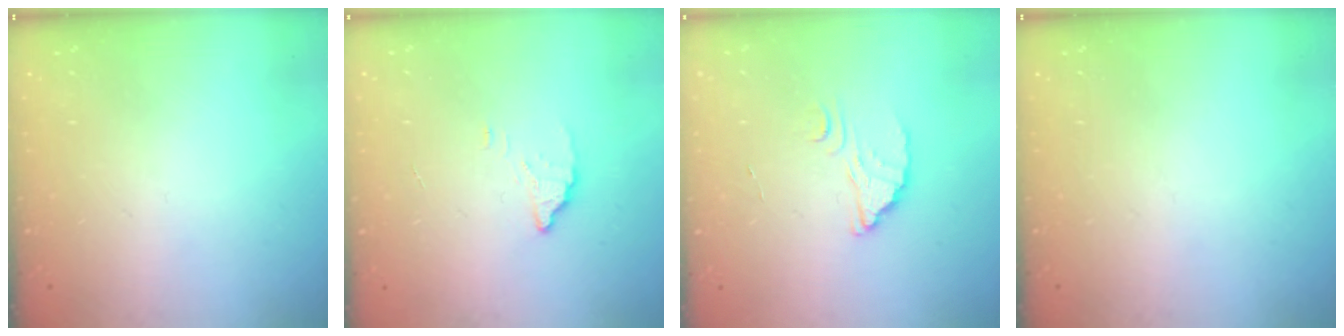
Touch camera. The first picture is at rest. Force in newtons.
{"total": 1.8, "press": 1.7, "slide": 0.1}
{"total": 3.0, "press": 3.0, "slide": 0.0}
{"total": 0.0}